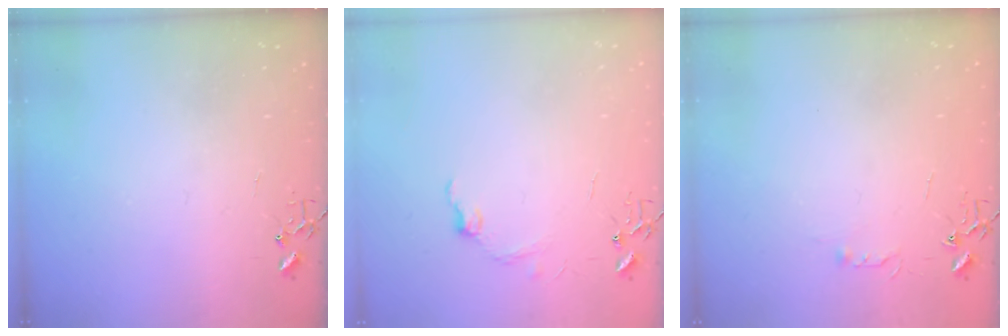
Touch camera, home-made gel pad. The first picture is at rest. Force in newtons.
{"total": 7.7, "press": 7.6, "slide": 0.9}
{"total": 3.8, "press": 3.8, "slide": 0.5}